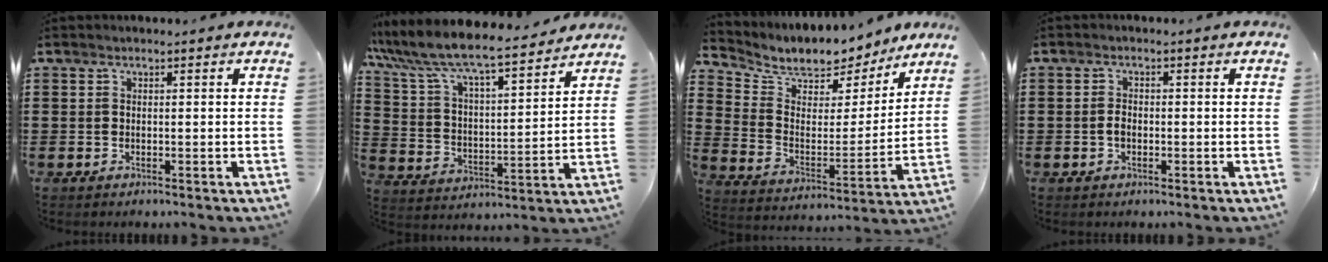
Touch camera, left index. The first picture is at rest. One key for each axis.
{"total": 8.0, "fx": 7.4, "fy": 0.8, "fz": 3.0, "tx": -0.092, "ty": -0.048, "tz": 0.123}
{"total": 6.6, "fx": 6.0, "fy": 2.6, "fz": 0.7, "tx": -0.049, "ty": -0.049, "tz": 0.101}
{"total": 1.8, "fx": -0.3, "fy": 0.9, "fz": 1.5, "tx": -0.037, "ty": 0.000, "tz": -0.008}